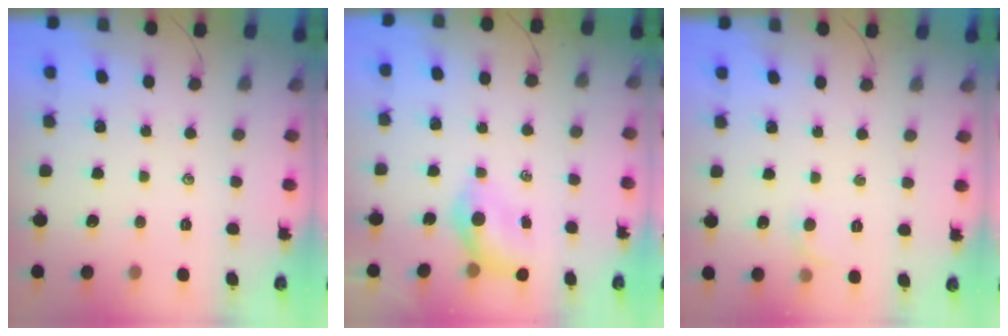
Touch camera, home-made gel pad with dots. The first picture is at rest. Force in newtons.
{"total": 5.1, "press": 5.0, "slide": 1.2}
{"total": 3.7, "press": 3.5, "slide": 1.2}